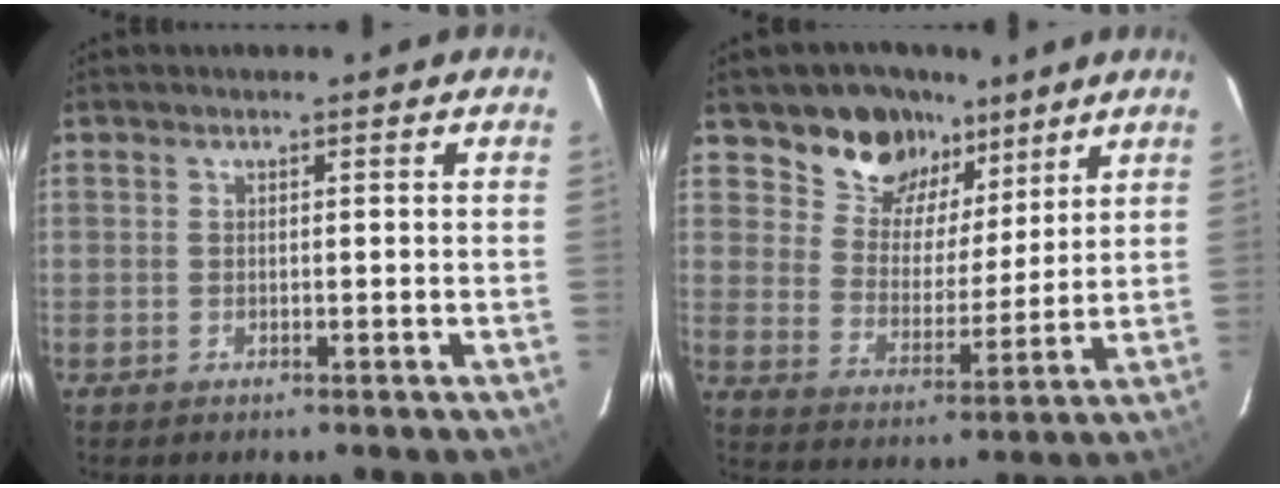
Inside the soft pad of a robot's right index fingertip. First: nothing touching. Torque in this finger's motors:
{"motor_torque": [0.28, 0.27, 0.24, 0.02]}